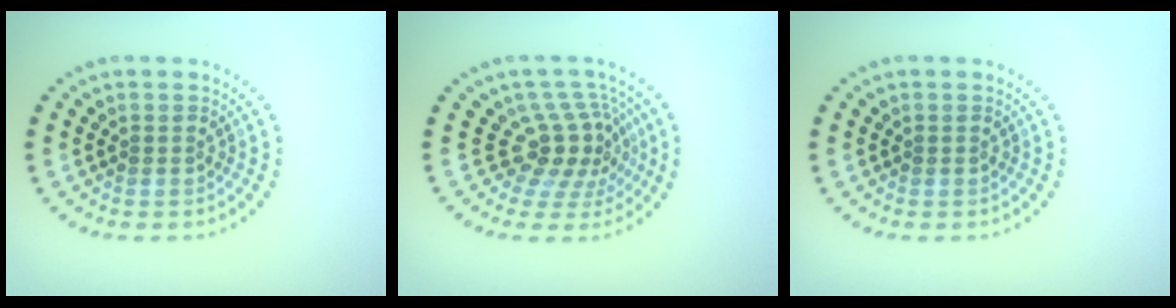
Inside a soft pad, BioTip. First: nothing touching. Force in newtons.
{"total": 4.1, "press": 2.9, "slide": 3.0}
{"total": 0.0}